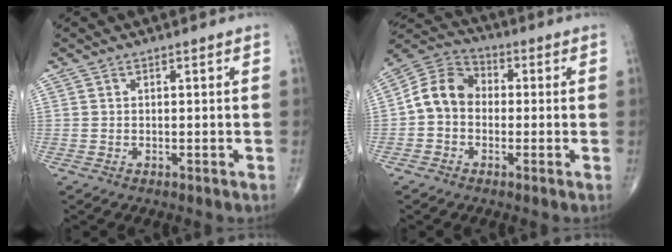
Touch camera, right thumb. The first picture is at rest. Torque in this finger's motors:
{"motor_torque": [-0.34, 0.98, 0.39, -0.74, 0.33]}